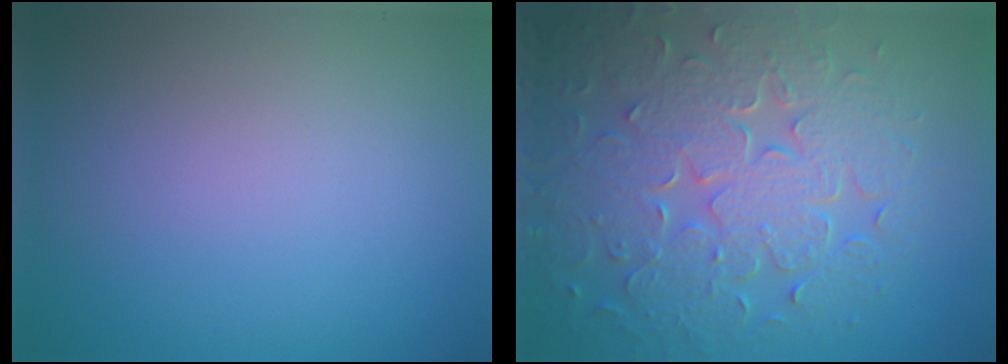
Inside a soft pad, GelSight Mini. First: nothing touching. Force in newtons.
{"total": 8.9, "press": 6.5, "slide": 6.1}